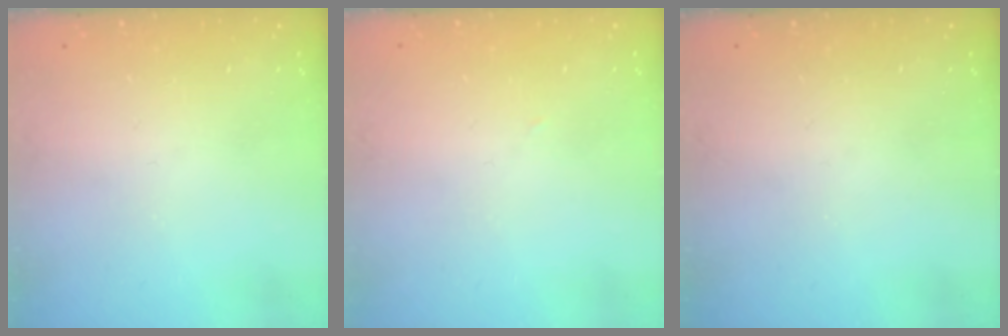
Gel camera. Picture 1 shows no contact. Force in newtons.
{"total": 1.1, "press": 1.1, "slide": 0.1}
{"total": 0.0}